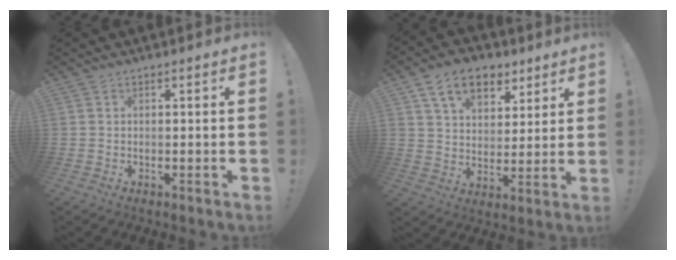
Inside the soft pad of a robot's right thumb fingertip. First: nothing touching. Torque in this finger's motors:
{"motor_torque": [0.73, 0.75, 0.15, 0.13, 0.03]}